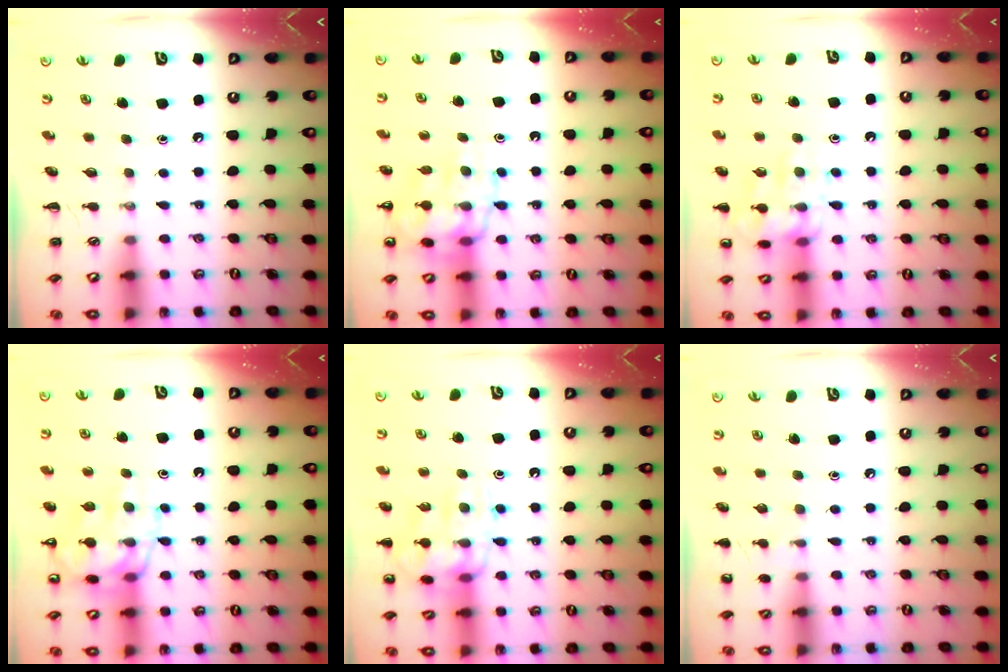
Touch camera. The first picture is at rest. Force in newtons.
{"total": 16.7, "press": 16.5, "slide": 2.8}
{"total": 12.4, "press": 12.4, "slide": 0.3}
{"total": 15.3, "press": 15.1, "slide": 2.3}
{"total": 13.6, "press": 13.5, "slide": 1.4}
{"total": 5.3, "press": 5.1, "slide": 1.5}